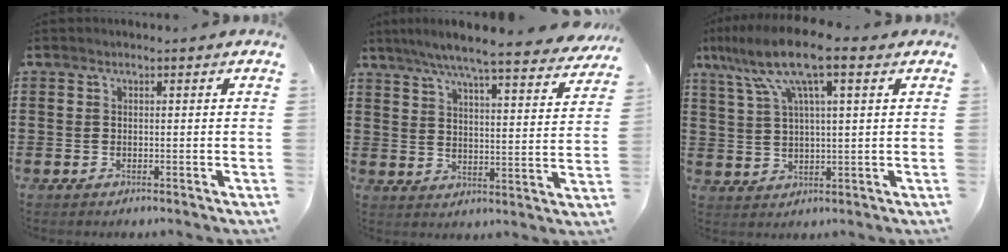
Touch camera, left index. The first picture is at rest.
{"total": 7.3, "force": [6.3, -0.3, 3.5], "torque": [-0.093, -0.039, 0.106]}
{"total": 11.2, "force": [6.4, 2.0, 9.0], "torque": [-0.201, -0.009, 0.109]}